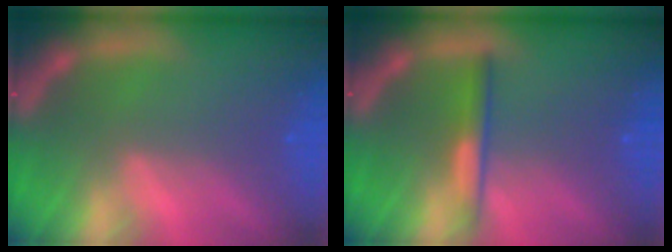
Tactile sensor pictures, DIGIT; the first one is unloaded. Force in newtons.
{"total": 2.4}